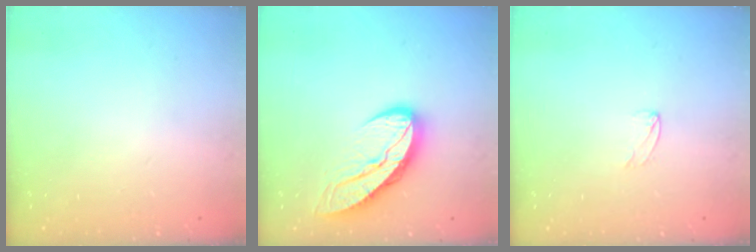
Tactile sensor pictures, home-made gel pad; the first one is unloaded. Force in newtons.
{"total": 9.8, "press": 9.7, "slide": 1.1}
{"total": 2.7, "press": 2.7, "slide": 0.2}